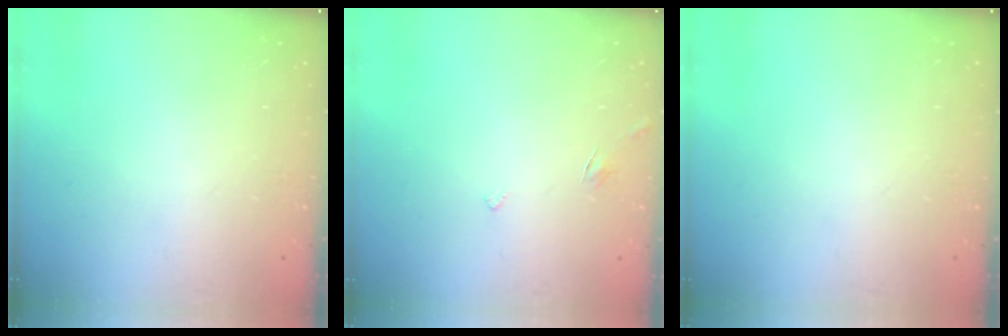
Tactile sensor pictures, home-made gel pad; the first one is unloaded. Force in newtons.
{"total": 2.8, "press": 2.8, "slide": 0.3}
{"total": 0.0}